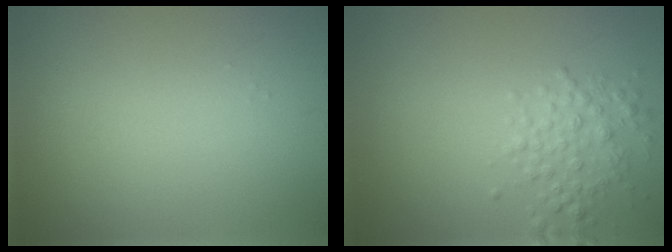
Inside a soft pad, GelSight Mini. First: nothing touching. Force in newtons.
{"total": 2.5, "press": 2.5, "slide": 0.1}